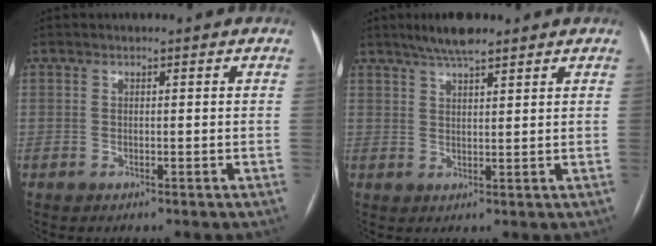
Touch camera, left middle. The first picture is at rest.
{"total": 5.4, "force": [4.2, 0.8, 3.2], "torque": [-0.061, 0.013, 0.074]}